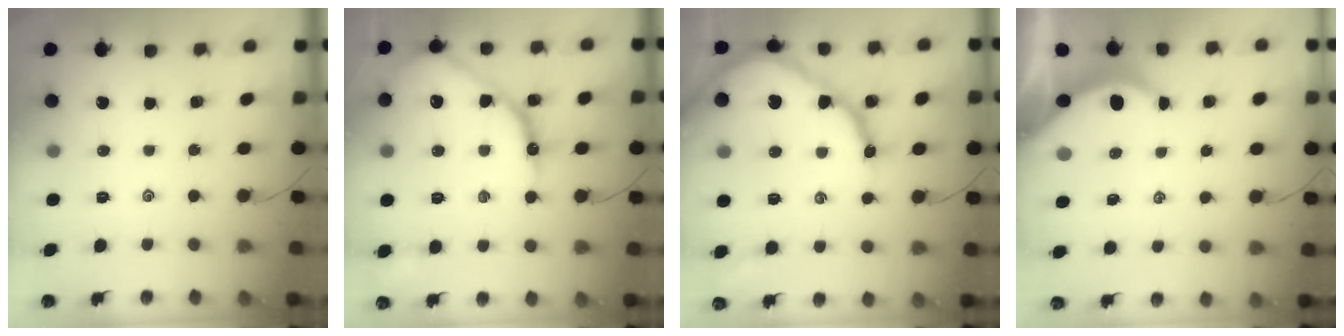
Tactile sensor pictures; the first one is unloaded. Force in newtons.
{"total": 15.6, "press": 15.5, "slide": 1.1}
{"total": 19.8, "press": 19.7, "slide": 1.8}
{"total": 3.6, "press": 3.6, "slide": 0.4}